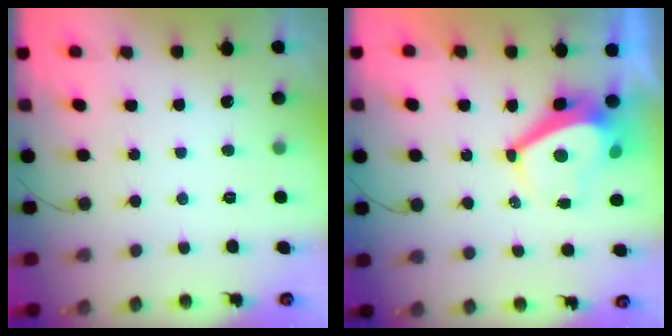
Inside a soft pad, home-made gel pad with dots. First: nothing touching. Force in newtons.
{"total": 6.4, "press": 6.3, "slide": 0.7}